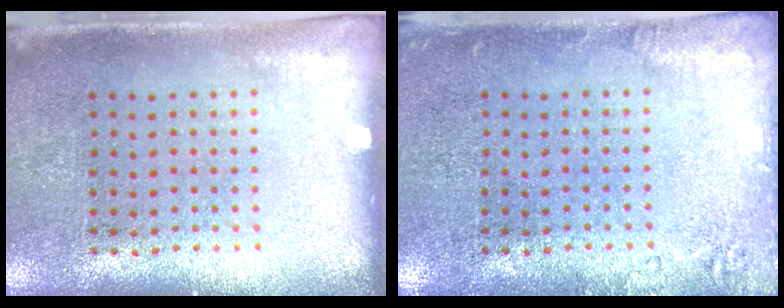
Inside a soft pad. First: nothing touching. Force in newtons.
{"total": 1.8, "press": 1.7, "slide": 0.4}